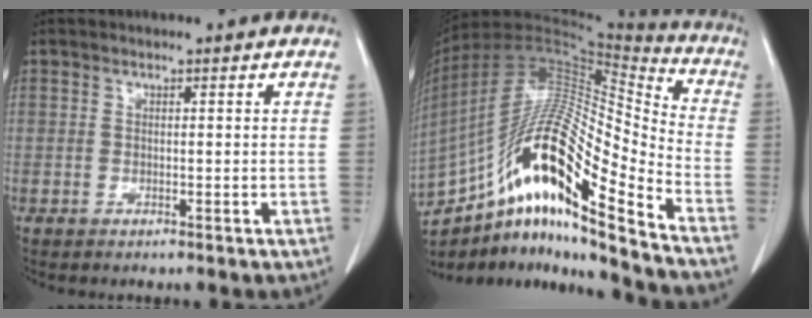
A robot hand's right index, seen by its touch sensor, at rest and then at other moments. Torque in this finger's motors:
{"motor_torque": [1.70, -0.44, 0.46, 0.21]}